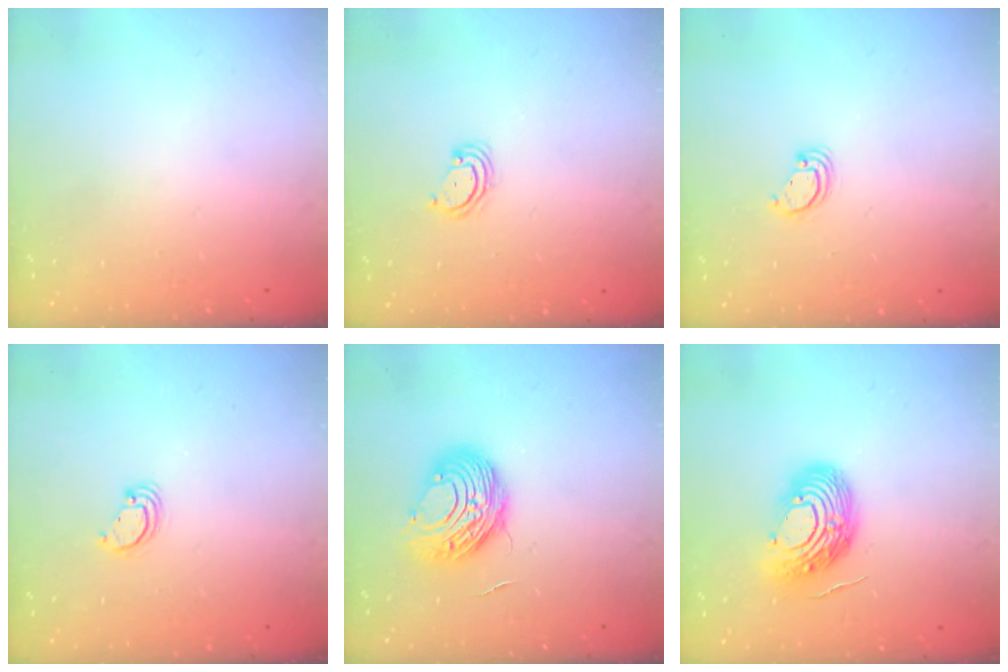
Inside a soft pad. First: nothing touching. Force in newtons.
{"total": 2.9, "press": 2.9, "slide": 0.3}
{"total": 3.5, "press": 3.5, "slide": 0.3}
{"total": 2.9, "press": 2.9, "slide": 0.1}
{"total": 9.5, "press": 9.5, "slide": 0.7}
{"total": 13.7, "press": 13.7, "slide": 1.6}